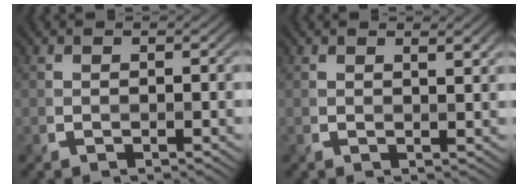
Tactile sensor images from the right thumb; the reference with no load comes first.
{"total": 1.8, "force": [1.2, 0.3, 1.3], "torque": [-0.020, -0.001, 0.021]}